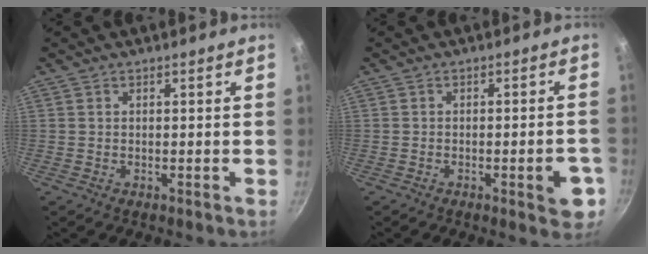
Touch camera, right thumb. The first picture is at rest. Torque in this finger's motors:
{"motor_torque": [2.87, 2.14, 0.96, -0.40, 0.02]}